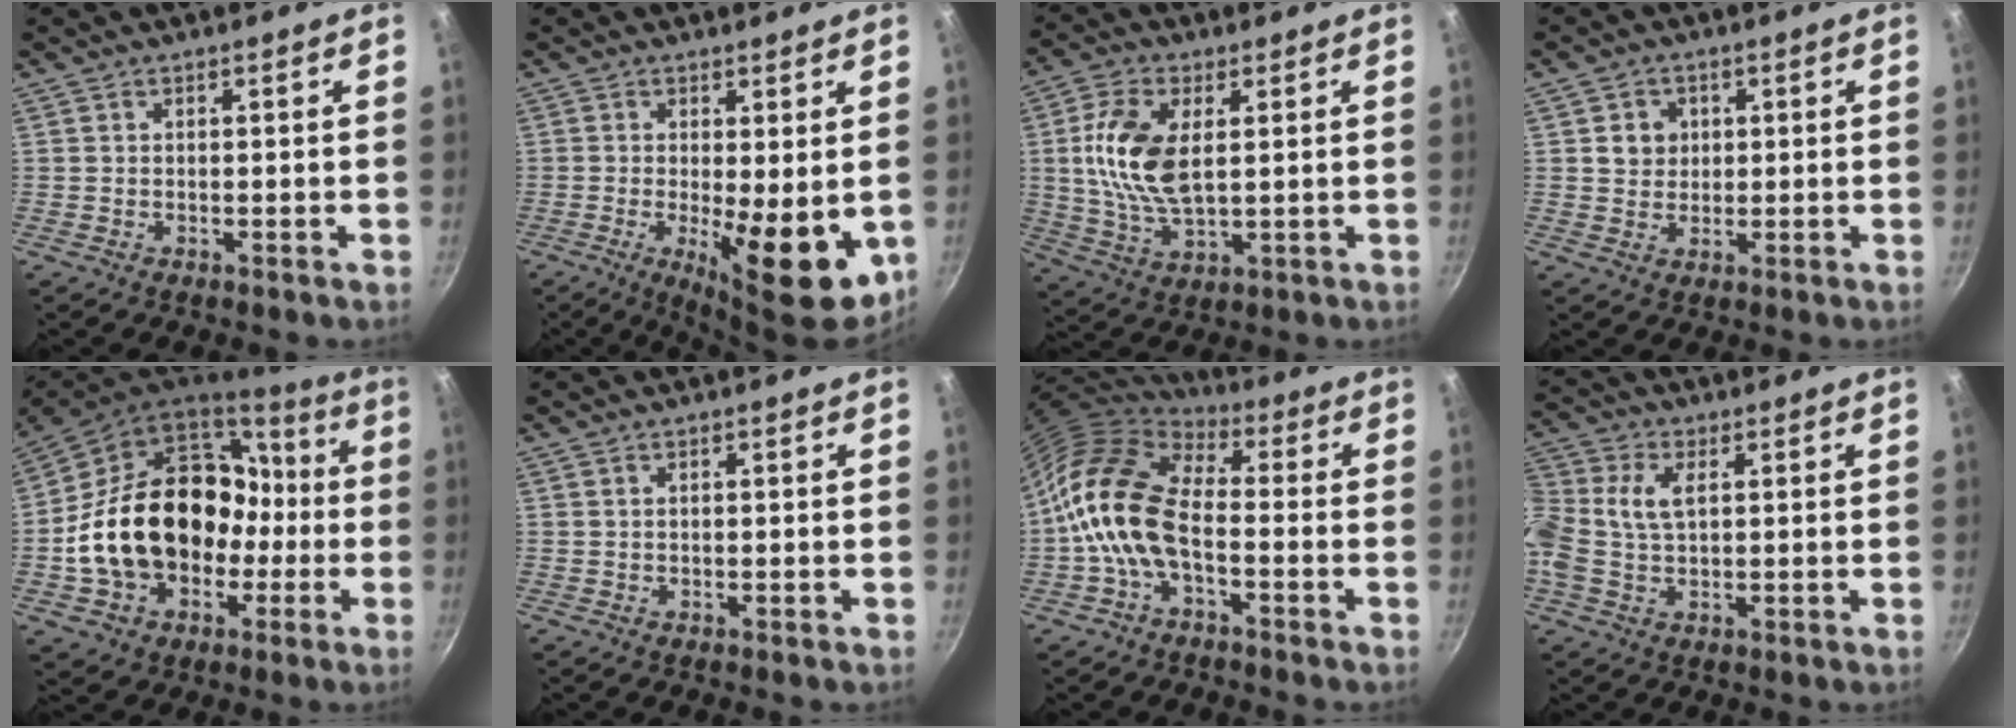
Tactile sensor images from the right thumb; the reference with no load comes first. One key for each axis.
{"total": 12.4, "fx": -2.2, "fy": 4.2, "fz": 11.5, "tx": -0.143, "ty": -0.008, "tz": -0.017}
{"total": 12.7, "fx": 2.2, "fy": 6.6, "fz": 10.6, "tx": -0.207, "ty": -0.002, "tz": 0.047}
{"total": 4.2, "fx": 1.0, "fy": 3.8, "fz": 1.4, "tx": 0.001, "ty": 0.002, "tz": 0.015}
{"total": 26.7, "fx": -2.6, "fy": 20.0, "fz": 17.5, "tx": -0.281, "ty": 0.067, "tz": -0.020}
{"total": 0.0}
{"total": 13.5, "fx": -2.9, "fy": 7.4, "fz": 10.9, "tx": -0.186, "ty": 0.035, "tz": -0.069}
{"total": 11.5, "fx": 1.6, "fy": 7.4, "fz": 8.6, "tx": -0.192, "ty": 0.021, "tz": 0.020}